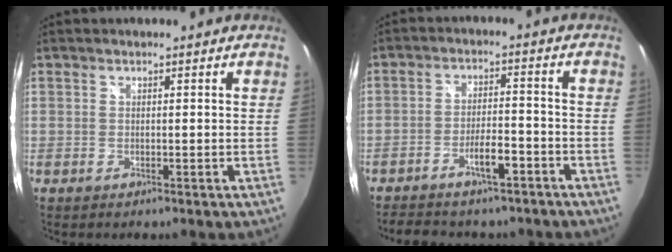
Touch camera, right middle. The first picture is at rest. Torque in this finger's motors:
{"motor_torque": [1.09, -1.08, 0.11, 0.07]}